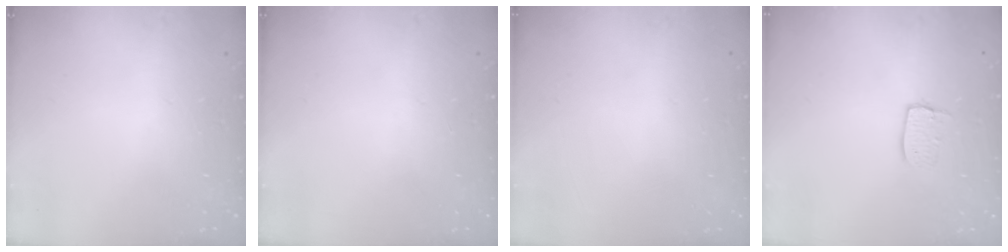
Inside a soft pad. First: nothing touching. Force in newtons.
{"total": 0.0}
{"total": 0.0}
{"total": 6.0, "press": 6.0, "slide": 0.3}